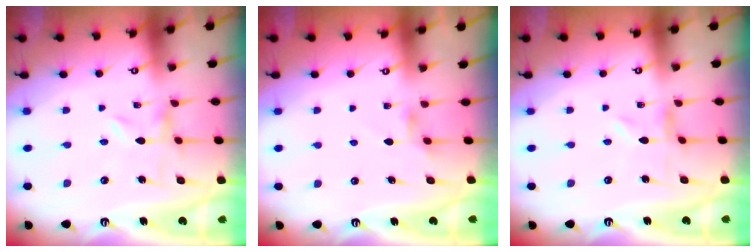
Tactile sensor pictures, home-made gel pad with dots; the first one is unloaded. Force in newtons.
{"total": 2.2, "press": 2.1, "slide": 0.4}
{"total": 0.5, "press": 0.4, "slide": 0.3}